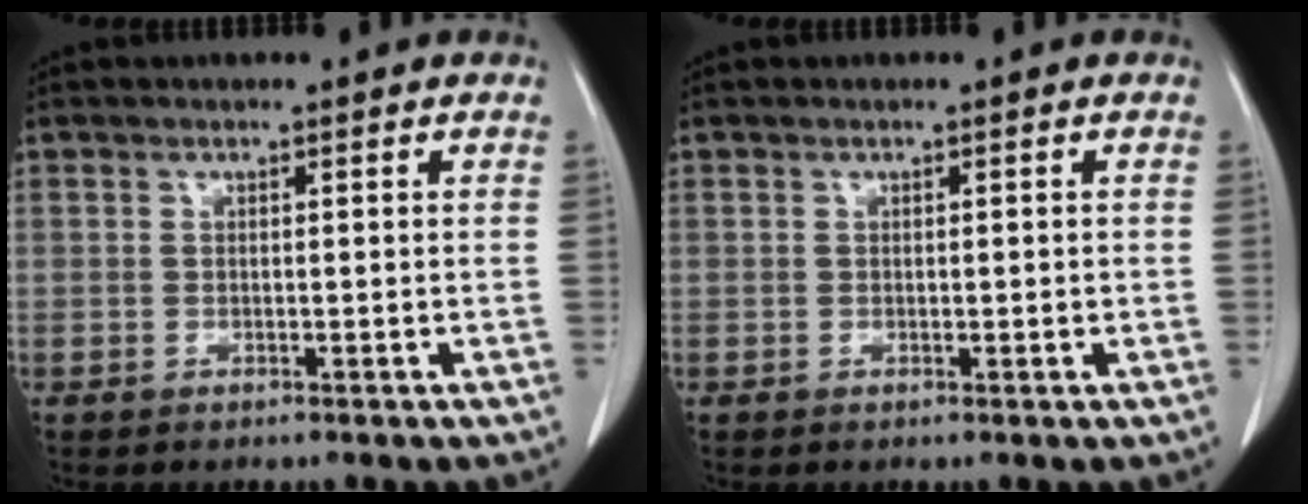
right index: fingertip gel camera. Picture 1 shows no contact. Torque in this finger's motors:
{"motor_torque": [-0.07, 0.07, -0.02, 0.01]}